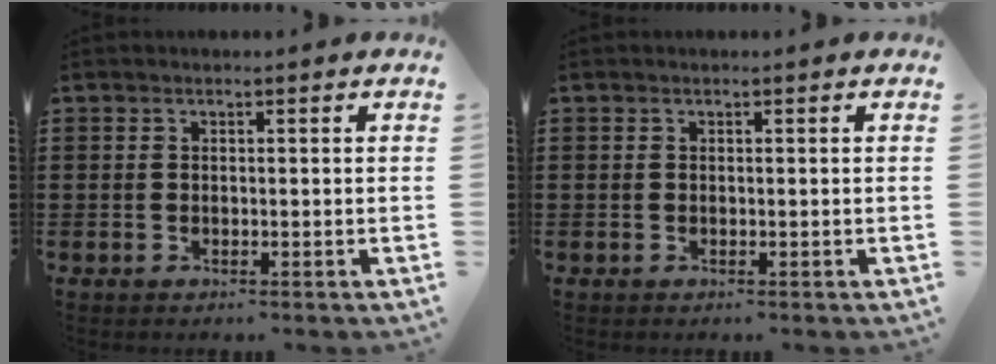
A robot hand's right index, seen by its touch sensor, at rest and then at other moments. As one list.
[{"total": 0.0}]